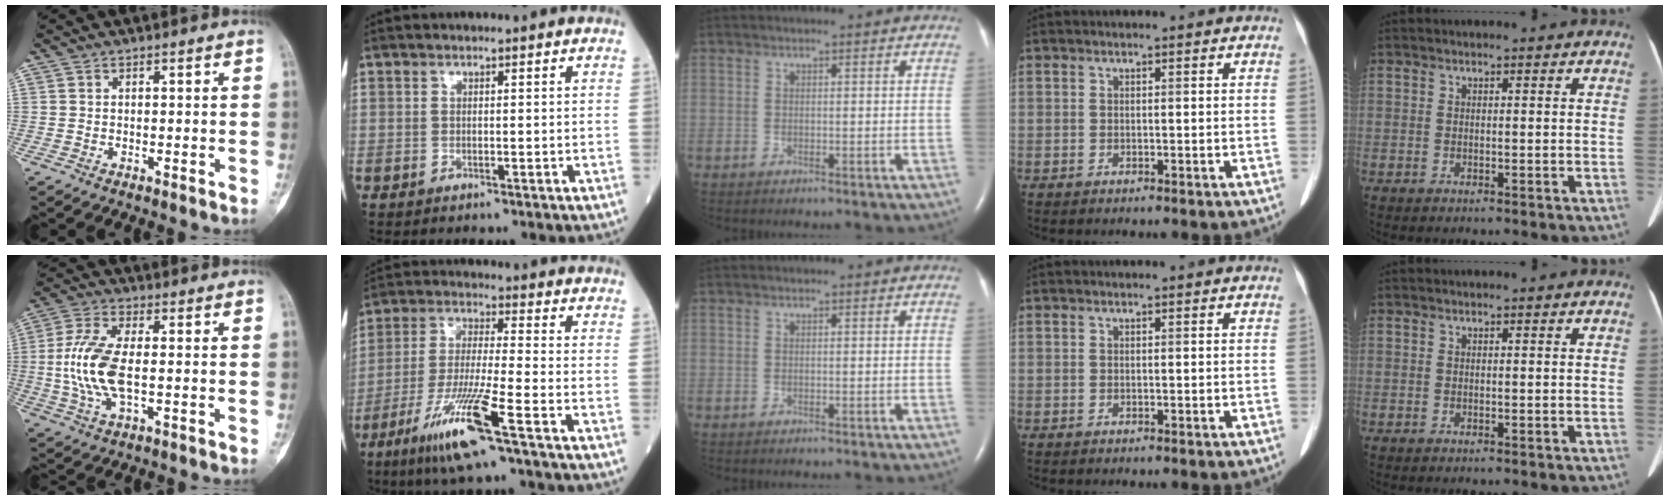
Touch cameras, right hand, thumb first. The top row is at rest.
{"thumb": {"total": 11.4, "force": [-0.8, 5.0, 10.2], "torque": [-0.236, 0.006, -0.016]}, "index": {"total": 12.4, "force": [-6.8, -0.5, 10.3], "torque": [-0.209, -0.033, -0.132]}}